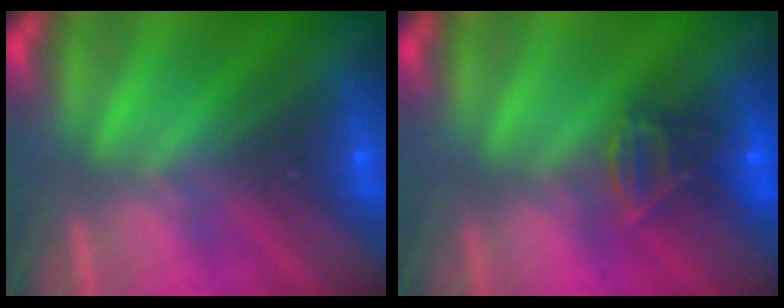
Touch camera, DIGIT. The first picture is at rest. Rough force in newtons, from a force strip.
{"total": 2.8}